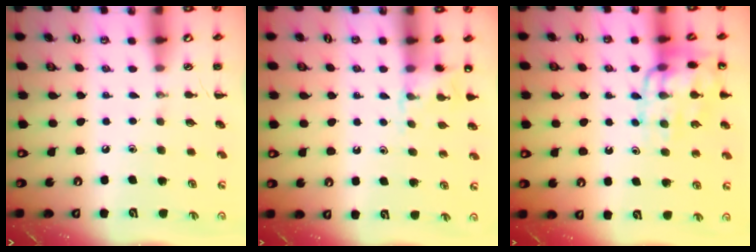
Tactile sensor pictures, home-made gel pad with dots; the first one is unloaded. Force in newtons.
{"total": 5.5, "press": 5.3, "slide": 1.3}
{"total": 14.2, "press": 14.1, "slide": 1.8}